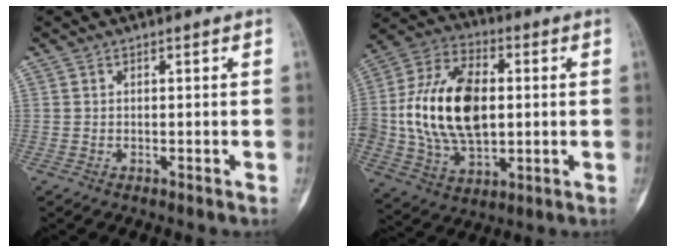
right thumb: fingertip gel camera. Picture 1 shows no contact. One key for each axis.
{"total": 21.0, "fx": 0.9, "fy": 12.9, "fz": 16.5, "tx": -0.303, "ty": 0.010, "tz": 0.020}